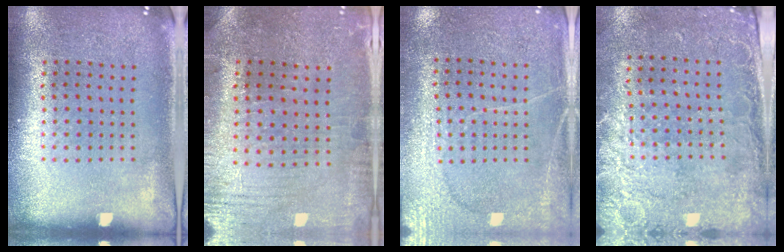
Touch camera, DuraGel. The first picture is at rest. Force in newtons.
{"total": 0.6, "press": 0.5, "slide": 0.3}
{"total": 2.8, "press": 2.7, "slide": 0.8}
{"total": 2.6, "press": 2.1, "slide": 1.4}